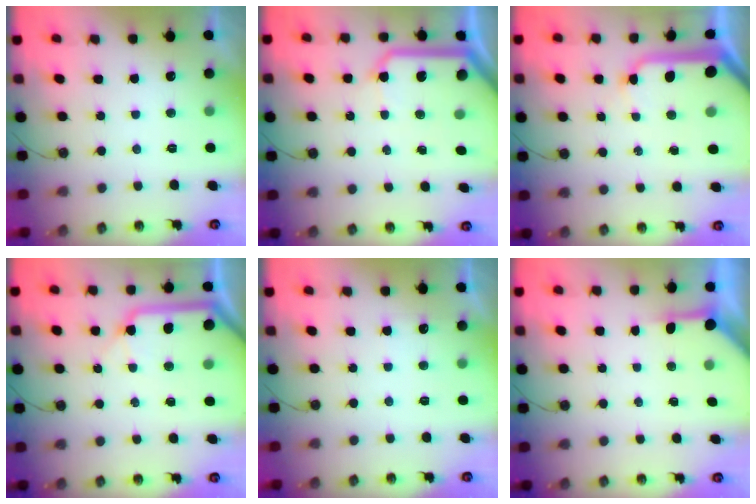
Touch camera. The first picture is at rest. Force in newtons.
{"total": 13.9, "press": 13.8, "slide": 1.3}
{"total": 14.6, "press": 14.5, "slide": 1.9}
{"total": 12.1, "press": 12.0, "slide": 1.7}
{"total": 3.3, "press": 3.2, "slide": 0.5}
{"total": 3.9, "press": 3.8, "slide": 0.5}